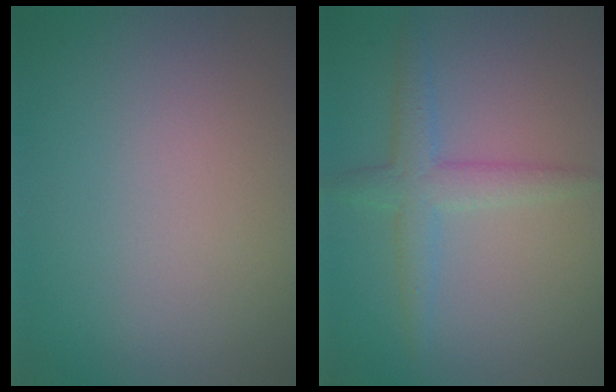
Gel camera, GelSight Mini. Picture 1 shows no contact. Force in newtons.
{"total": 3.0, "press": 3.0, "slide": 0.1}